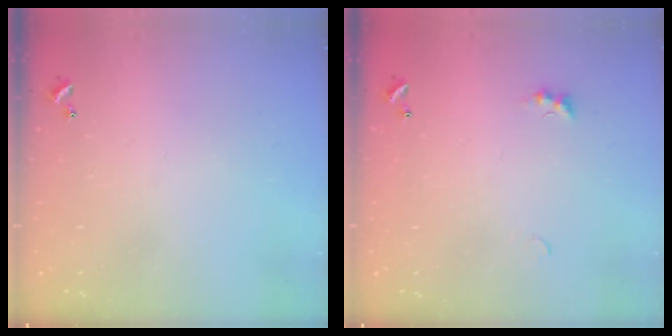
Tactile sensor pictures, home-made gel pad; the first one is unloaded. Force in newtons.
{"total": 1.4, "press": 1.3, "slide": 0.5}